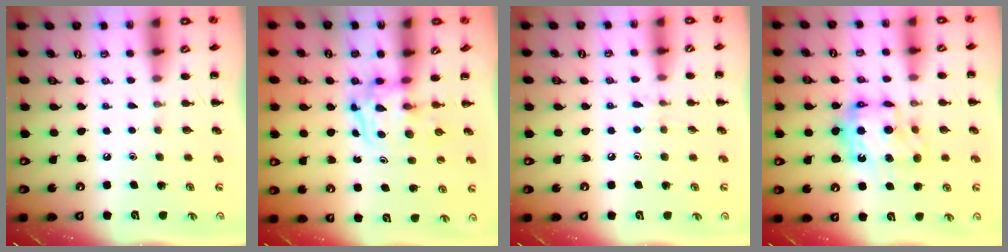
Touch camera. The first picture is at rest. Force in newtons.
{"total": 3.1, "press": 3.1, "slide": 0.4}
{"total": 6.2, "press": 5.9, "slide": 1.9}
{"total": 11.7, "press": 11.6, "slide": 1.4}